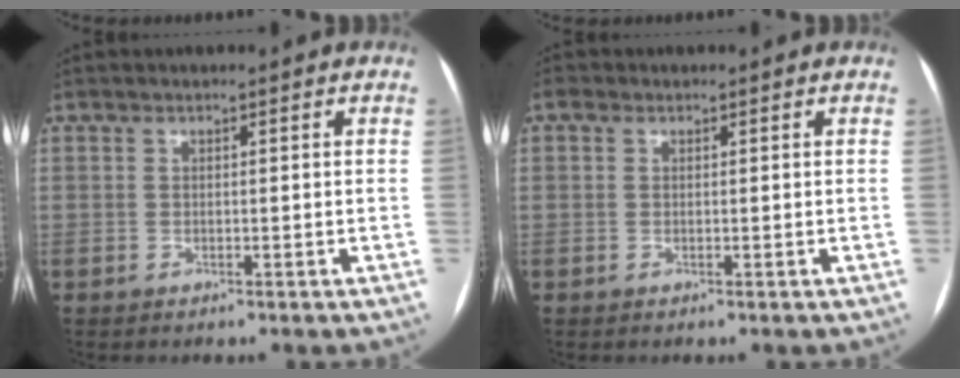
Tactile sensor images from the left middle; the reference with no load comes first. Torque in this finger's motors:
{"motor_torque": [0.16, -0.45, 0.16, -0.03]}